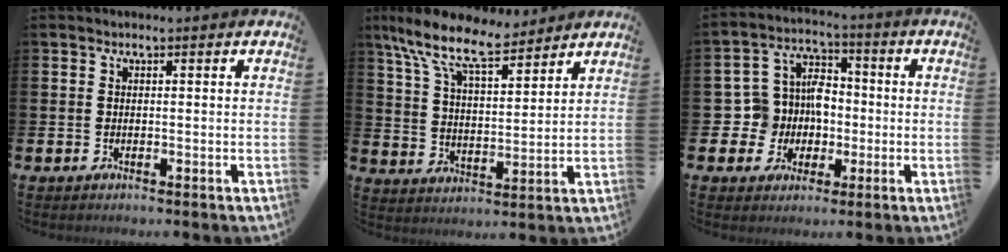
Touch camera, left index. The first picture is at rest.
{"total": 10.4, "force": [8.5, 3.3, 4.9], "torque": [-0.123, -0.045, 0.151]}
{"total": 7.5, "force": [0.0, 7.0, 2.6], "torque": [-0.086, 0.000, -0.003]}